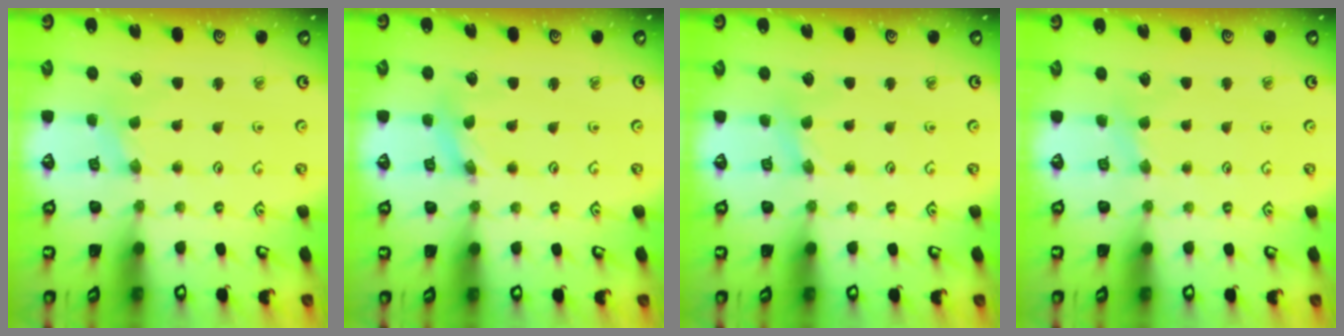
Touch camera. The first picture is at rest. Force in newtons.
{"total": 1.5, "press": 1.4, "slide": 0.3}
{"total": 2.3, "press": 2.3, "slide": 0.3}
{"total": 2.1, "press": 2.1, "slide": 0.3}